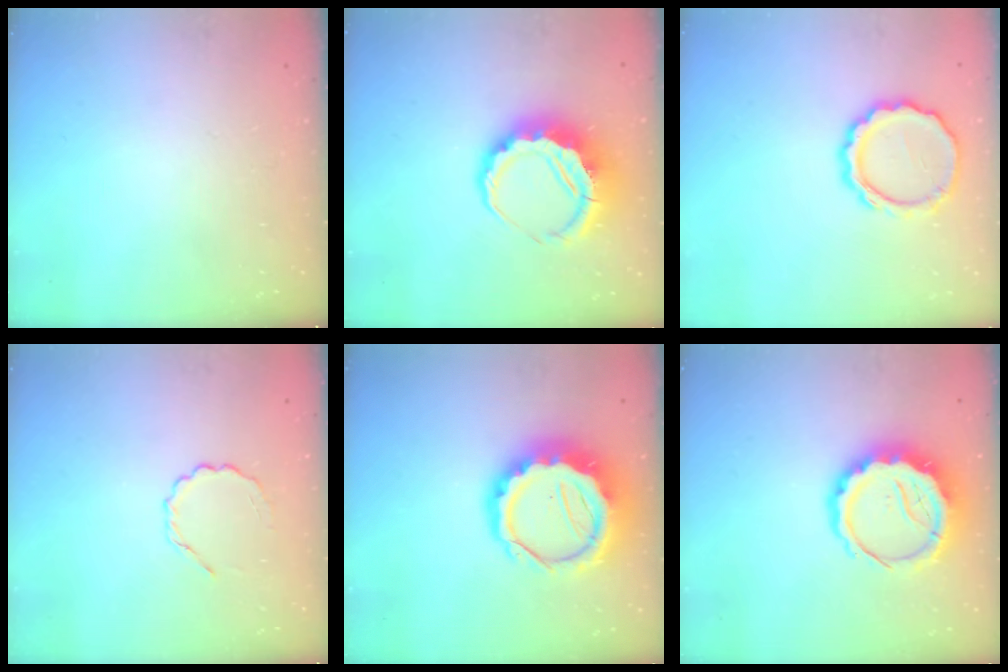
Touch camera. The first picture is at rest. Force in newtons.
{"total": 9.2, "press": 9.0, "slide": 1.9}
{"total": 10.3, "press": 10.2, "slide": 1.7}
{"total": 2.8, "press": 2.6, "slide": 1.0}
{"total": 13.2, "press": 12.9, "slide": 2.9}
{"total": 11.3, "press": 10.9, "slide": 2.9}